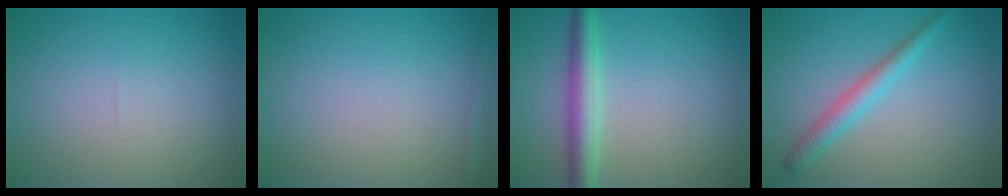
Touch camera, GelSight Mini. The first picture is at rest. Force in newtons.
{"total": 0.8, "press": 0.8, "slide": 0.0}
{"total": 3.8, "press": 3.8, "slide": 0.1}
{"total": 2.5, "press": 2.5, "slide": 0.0}